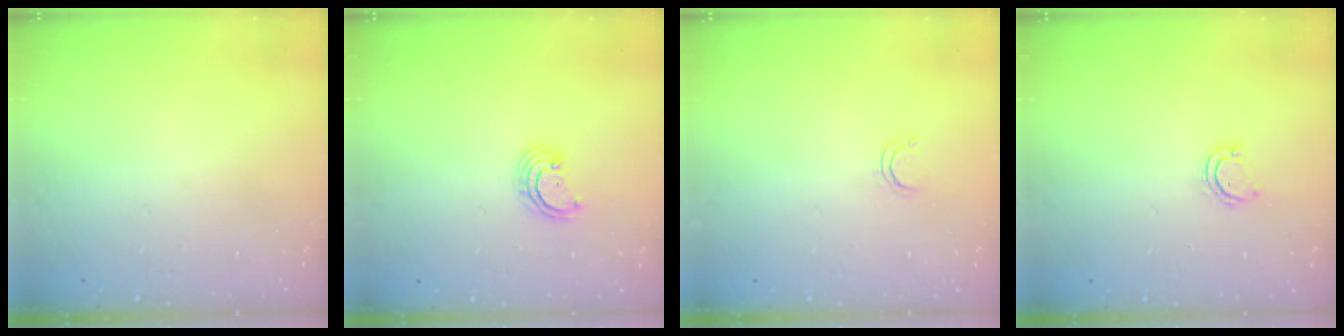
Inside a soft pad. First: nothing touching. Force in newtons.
{"total": 2.6, "press": 2.6, "slide": 0.2}
{"total": 2.4, "press": 2.4, "slide": 0.2}
{"total": 3.3, "press": 3.3, "slide": 0.2}